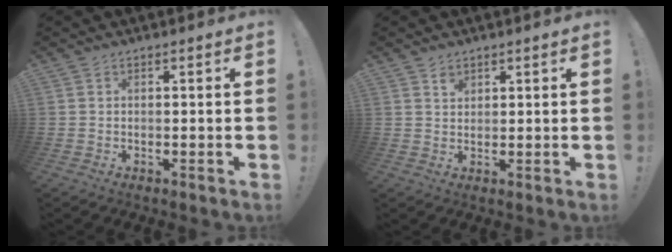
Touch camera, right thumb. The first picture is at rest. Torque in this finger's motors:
{"motor_torque": [0.40, 0.62, 0.07, -0.14, 0.00]}